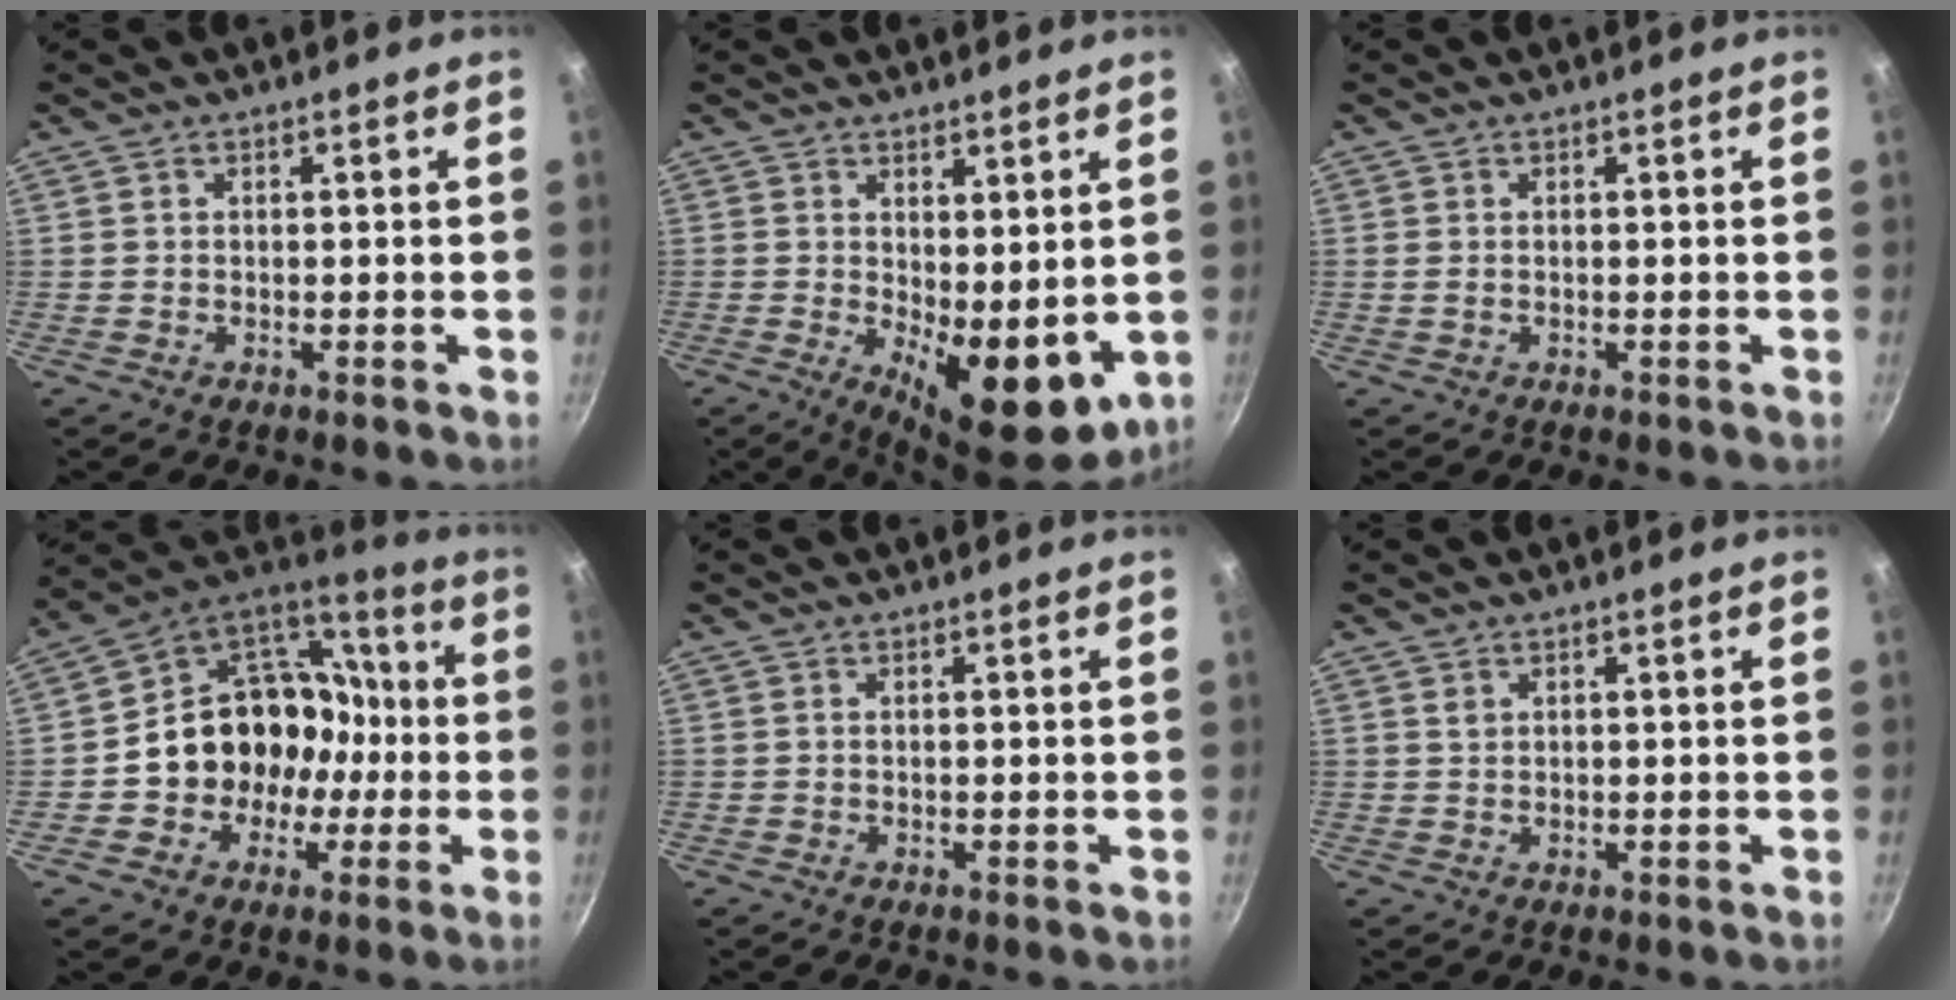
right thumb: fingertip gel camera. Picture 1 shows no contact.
{"total": 11.1, "force": [0.2, 5.2, 9.8], "torque": [-0.111, -0.021, 0.018]}
{"total": 0.6, "force": [0.1, 0.4, 0.4], "torque": [-0.010, 0.000, 0.001]}
{"total": 18.9, "force": [-2.9, 16.3, 9.1], "torque": [-0.112, 0.064, -0.039]}
{"total": 0.0}
{"total": 0.9, "force": [0.5, 0.7, 0.3], "torque": [-0.004, 0.000, 0.010]}